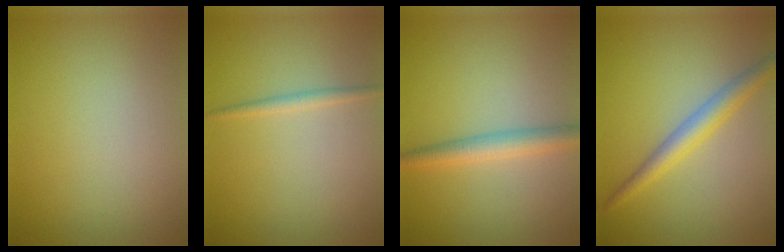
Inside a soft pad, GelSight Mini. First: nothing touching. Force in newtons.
{"total": 1.0, "press": 1.0, "slide": 0.0}
{"total": 2.8, "press": 2.8, "slide": 0.1}
{"total": 2.9, "press": 2.9, "slide": 0.0}